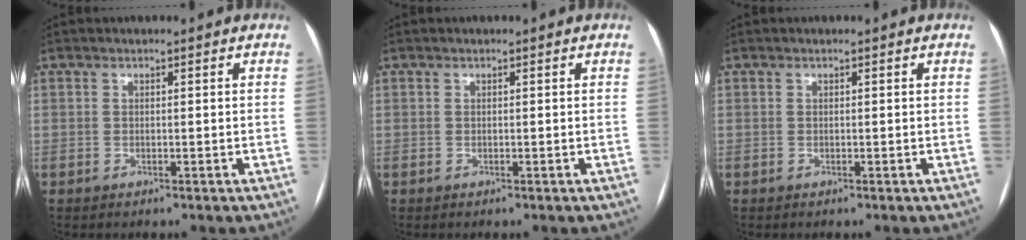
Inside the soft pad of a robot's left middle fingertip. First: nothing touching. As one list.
[{"total": 0.0}, {"total": 0.0}]